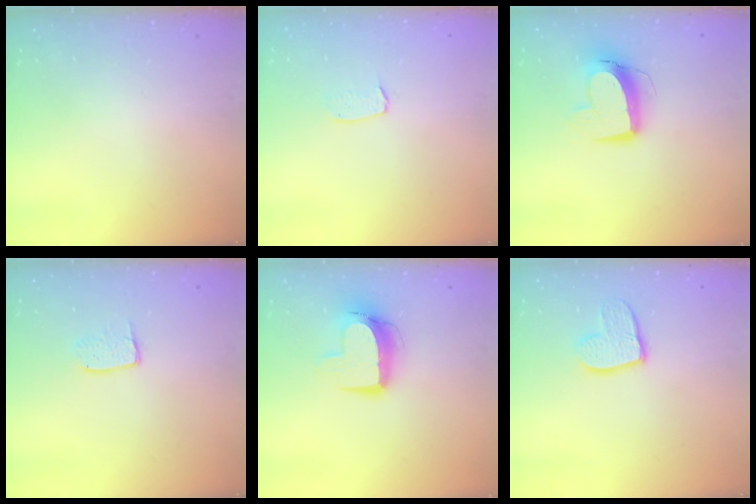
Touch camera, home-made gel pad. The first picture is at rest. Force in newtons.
{"total": 2.9, "press": 2.9, "slide": 0.2}
{"total": 11.1, "press": 11.1, "slide": 0.9}
{"total": 4.2, "press": 4.2, "slide": 0.3}
{"total": 11.0, "press": 10.9, "slide": 1.1}
{"total": 10.9, "press": 10.8, "slide": 0.9}